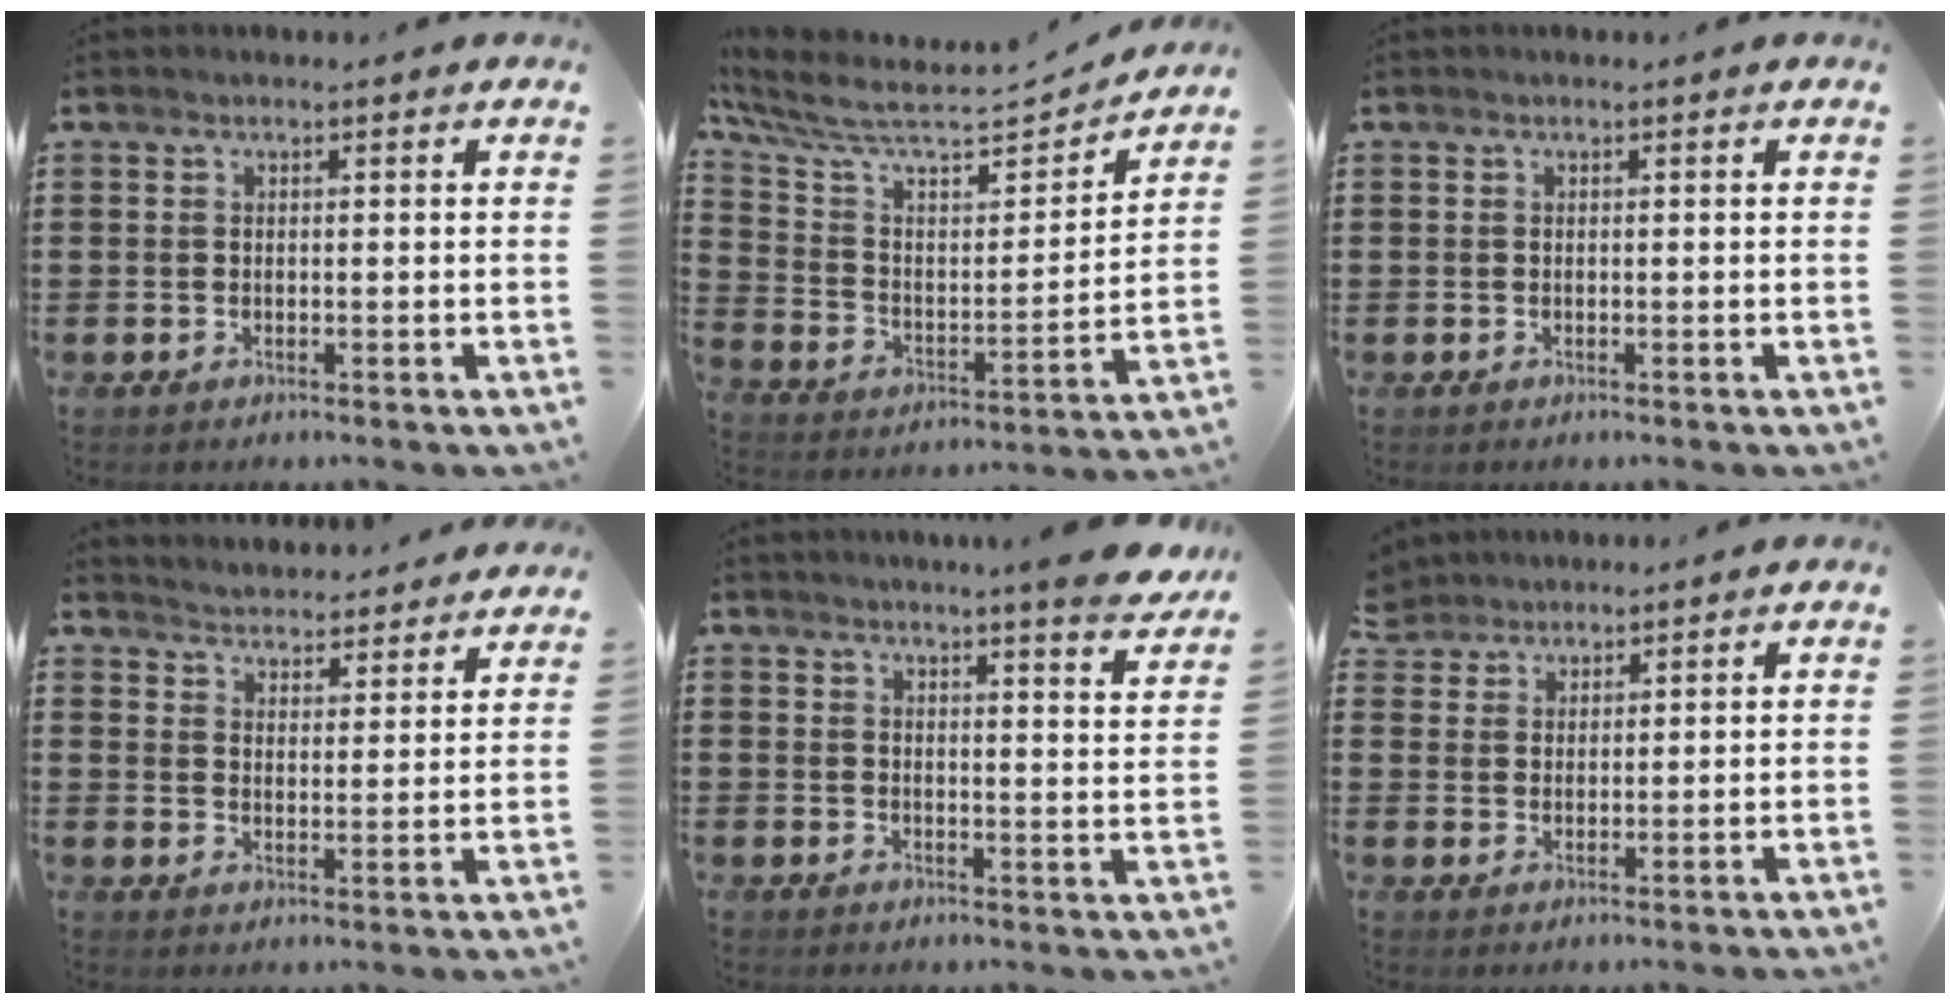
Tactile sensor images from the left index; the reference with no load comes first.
{"total": 7.8, "force": [6.7, 1.7, 3.6], "torque": [-0.105, -0.052, 0.109]}
{"total": 0.0}
{"total": 4.2, "force": [4.2, -0.4, -0.6], "torque": [-0.009, -0.033, 0.071]}
{"total": 5.6, "force": [5.1, -0.7, 2.3], "torque": [-0.047, -0.028, 0.085]}
{"total": 2.9, "force": [2.5, 1.4, -0.3], "torque": [-0.006, 0.003, 0.050]}